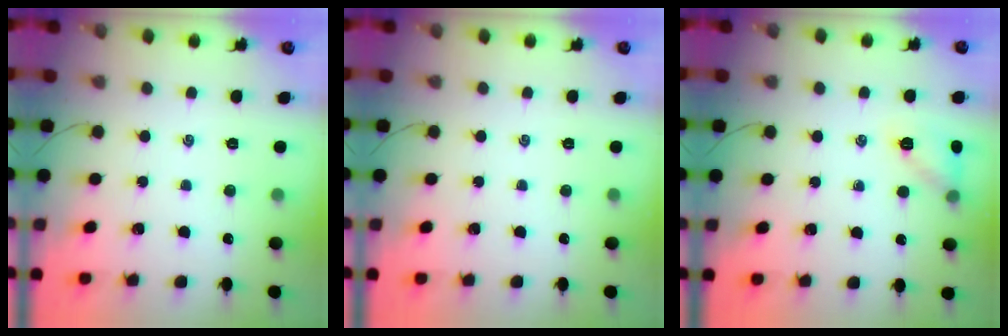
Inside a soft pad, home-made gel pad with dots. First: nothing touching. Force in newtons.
{"total": 0.0}
{"total": 8.8, "press": 8.7, "slide": 0.7}